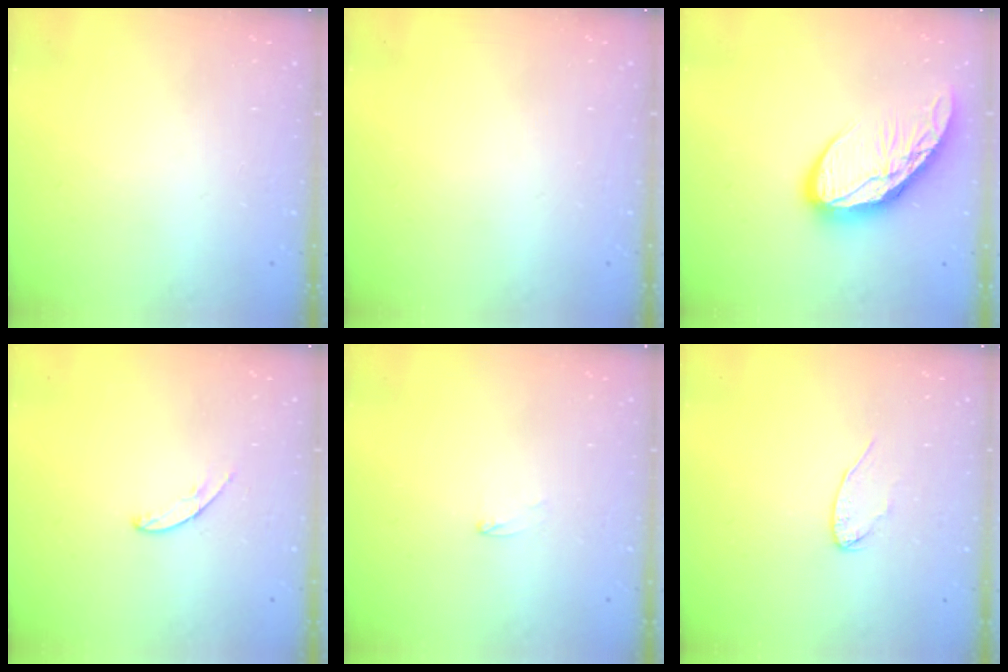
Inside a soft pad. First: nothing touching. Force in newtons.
{"total": 0.0}
{"total": 12.8, "press": 12.7, "slide": 1.4}
{"total": 5.0, "press": 4.9, "slide": 0.4}
{"total": 2.2, "press": 2.2, "slide": 0.2}
{"total": 5.2, "press": 5.2, "slide": 0.4}